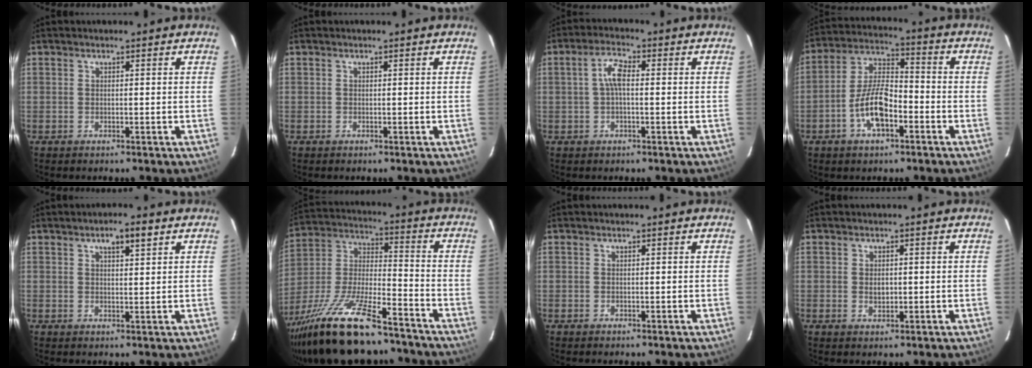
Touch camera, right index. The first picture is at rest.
{"total": 0.0}
{"total": 4.0, "force": [0.0, 1.5, 3.7], "torque": [-0.076, 0.012, 0.000]}
{"total": 10.2, "force": [-4.3, 4.2, 8.3], "torque": [-0.171, 0.013, -0.078]}
{"total": 3.9, "force": [2.2, 1.1, 3.0], "torque": [-0.047, 0.009, 0.036]}
{"total": 23.1, "force": [-17.1, 6.0, 14.4], "torque": [-0.290, -0.029, -0.291]}
{"total": 0.0}
{"total": 1.8, "force": [0.2, 1.2, 1.3], "torque": [-0.020, 0.002, 0.004]}